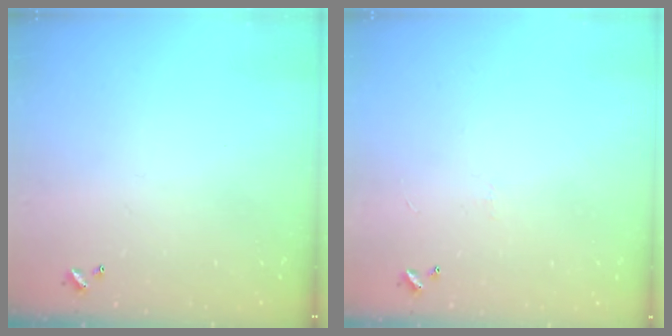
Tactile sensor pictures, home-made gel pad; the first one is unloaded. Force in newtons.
{"total": 0.7, "press": 0.3, "slide": 0.7}